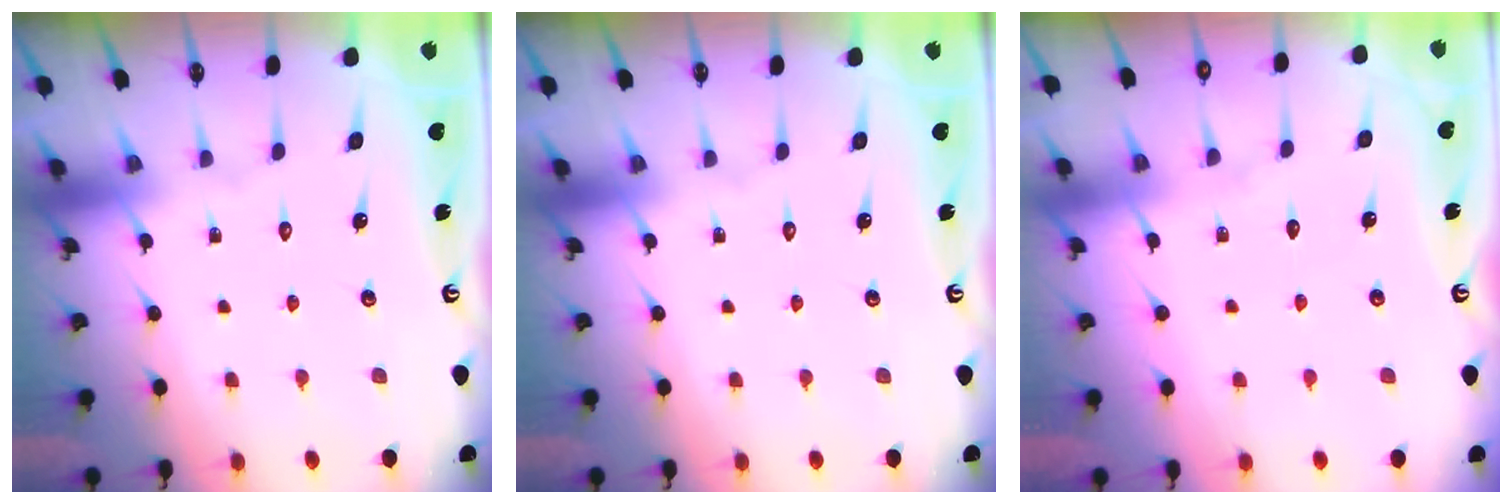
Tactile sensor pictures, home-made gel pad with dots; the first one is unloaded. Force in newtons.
{"total": 0.0}
{"total": 3.3, "press": 3.3, "slide": 0.6}